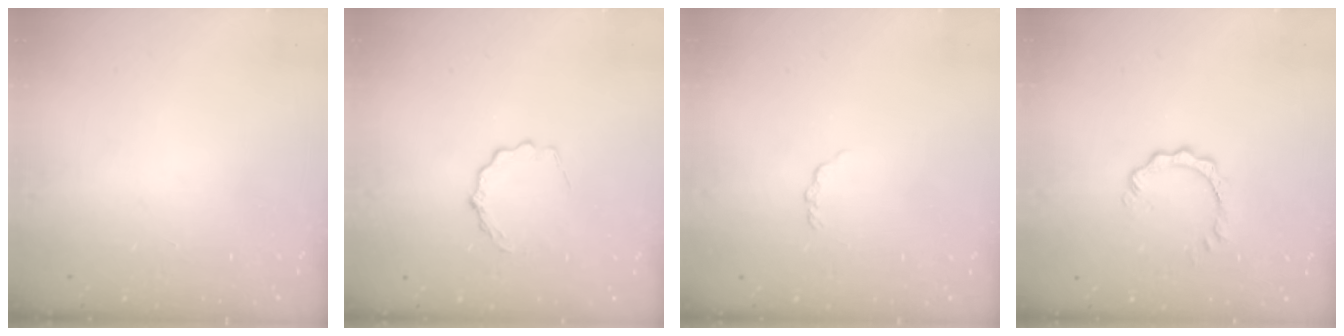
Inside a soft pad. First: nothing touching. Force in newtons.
{"total": 5.7, "press": 5.7, "slide": 0.5}
{"total": 2.8, "press": 2.7, "slide": 0.4}
{"total": 3.5, "press": 3.5, "slide": 0.3}